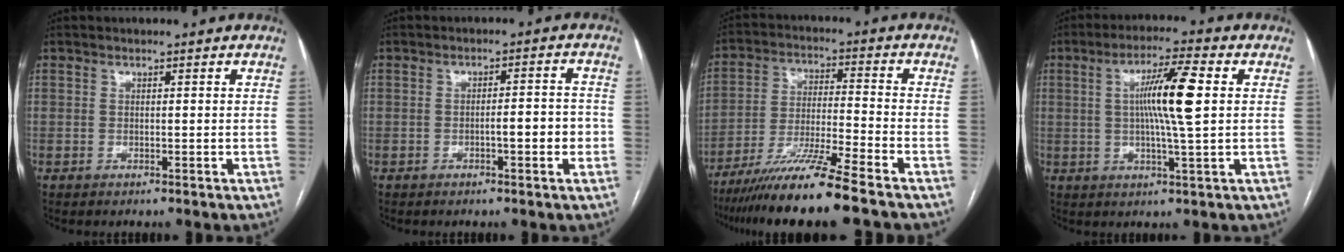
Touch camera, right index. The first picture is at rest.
{"total": 4.2, "force": [-1.3, 0.8, 3.9], "torque": [-0.055, 0.010, -0.016]}
{"total": 13.0, "force": [-10.1, -1.5, 8.0], "torque": [-0.141, -0.030, -0.178]}
{"total": 9.9, "force": [1.5, 0.0, 9.8], "torque": [-0.174, 0.005, 0.023]}